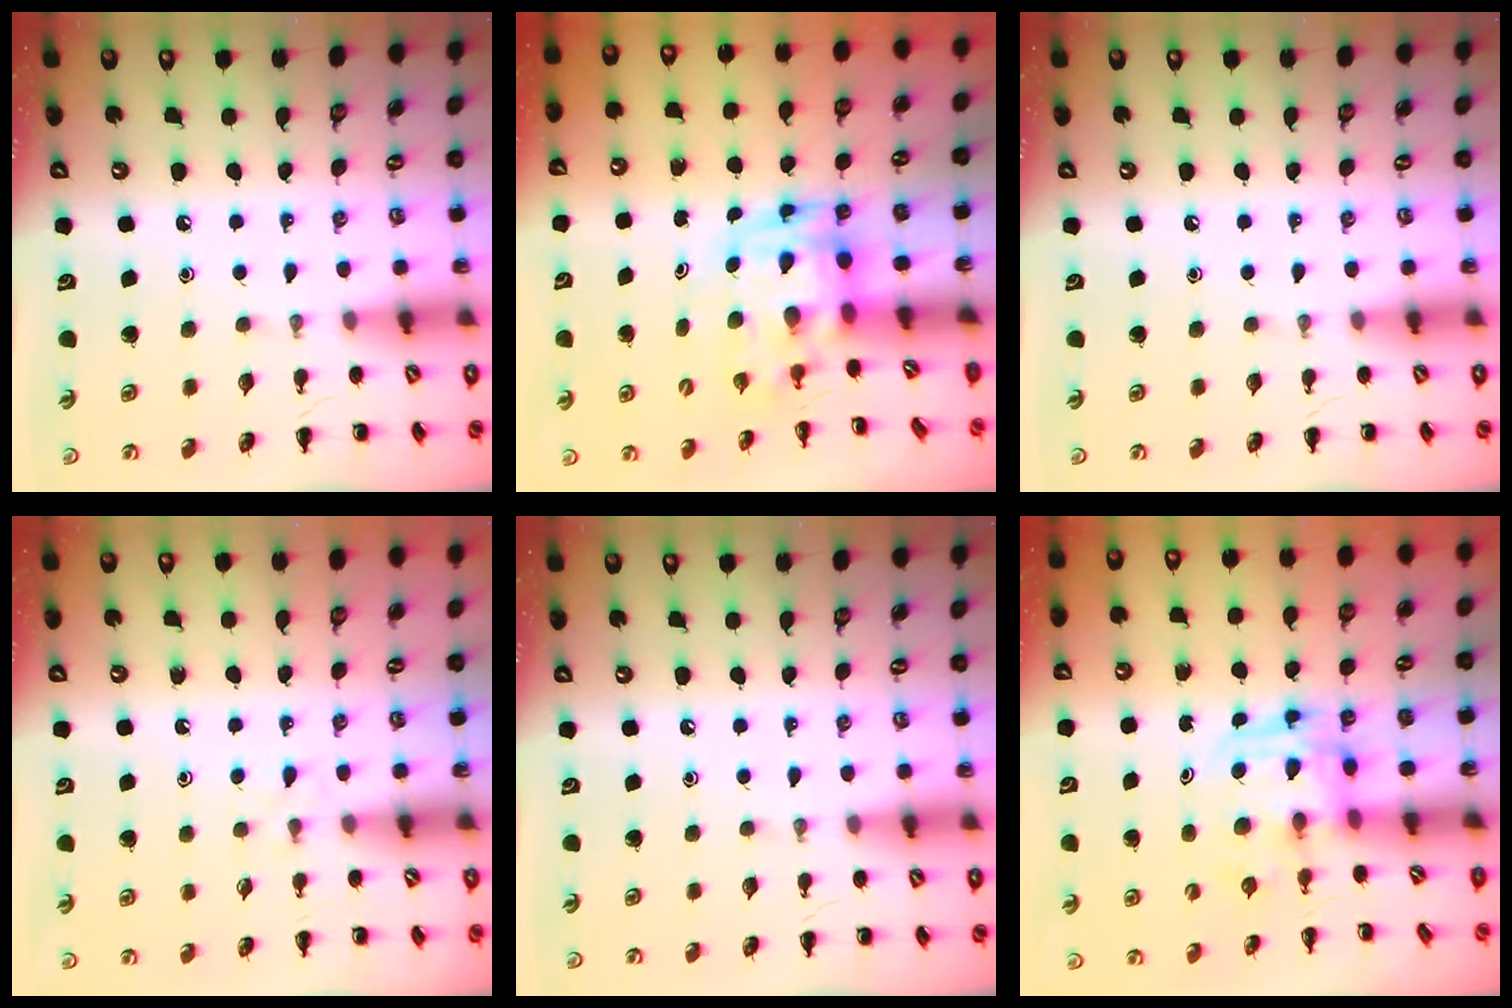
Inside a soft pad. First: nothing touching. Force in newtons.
{"total": 3.5, "press": 3.4, "slide": 0.7}
{"total": 0.0}
{"total": 2.9, "press": 2.6, "slide": 1.3}
{"total": 0.0}
{"total": 3.3, "press": 3.3, "slide": 0.5}